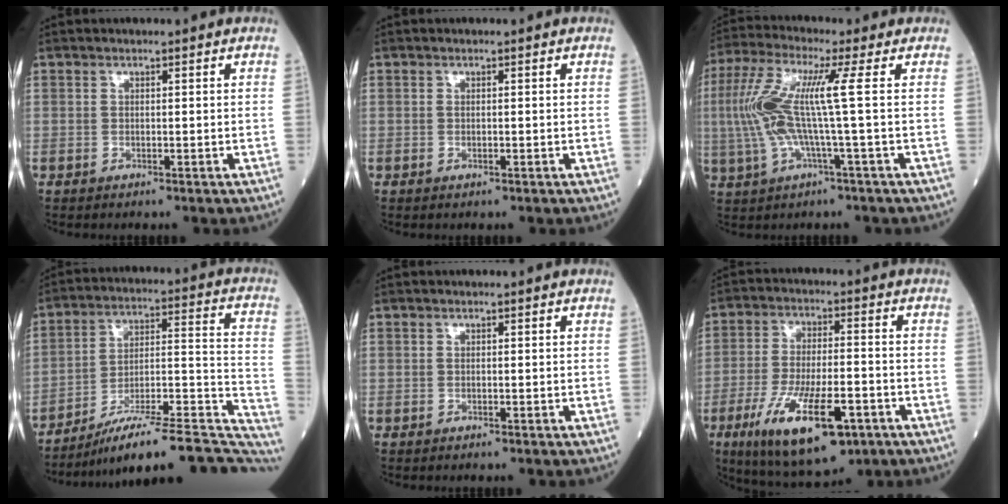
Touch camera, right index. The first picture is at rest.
{"total": 0.0}
{"total": 10.6, "force": [0.5, -0.4, 10.6], "torque": [-0.237, 0.015, 0.002]}
{"total": 25.1, "force": [-21.7, 2.5, 12.3], "torque": [-0.107, 0.023, -0.318]}
{"total": 0.0}
{"total": 15.1, "force": [-7.2, 4.5, 12.6], "torque": [-0.237, -0.019, -0.110]}